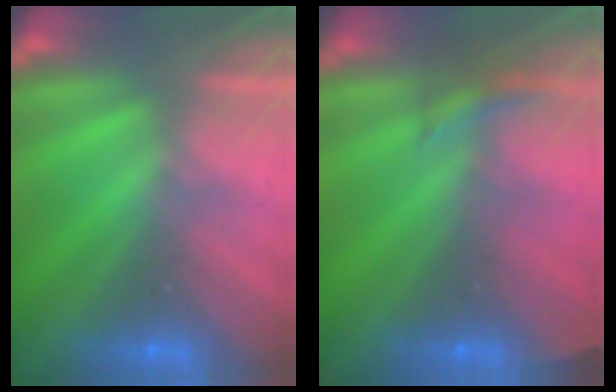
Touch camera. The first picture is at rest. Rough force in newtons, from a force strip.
{"total": 2.8}